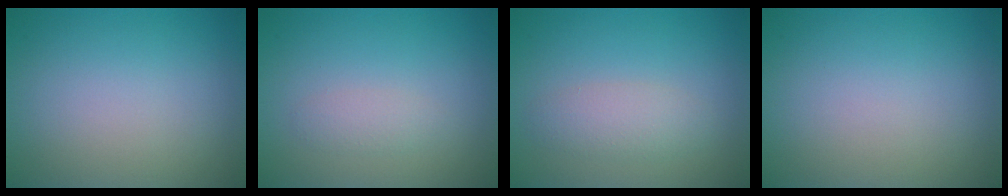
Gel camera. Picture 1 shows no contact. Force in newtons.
{"total": 1.3, "press": 1.3, "slide": 0.0}
{"total": 2.3, "press": 2.3, "slide": 0.2}
{"total": 0.0}